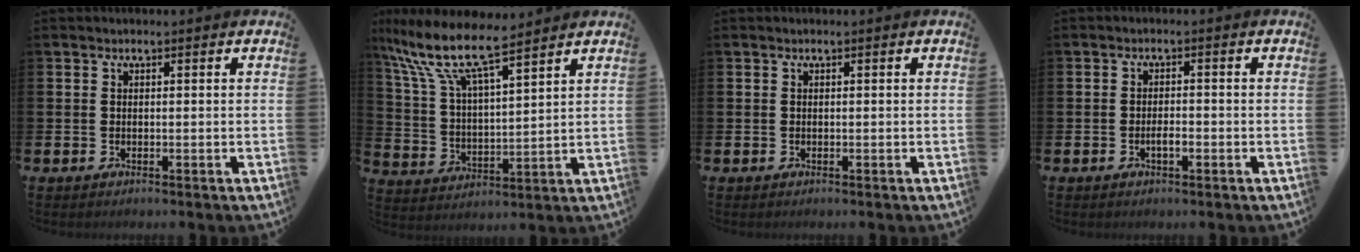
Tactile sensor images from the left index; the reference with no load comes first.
{"total": 10.5, "force": [9.0, 1.9, 5.1], "torque": [-0.139, -0.047, 0.156]}
{"total": 0.0}
{"total": 1.6, "force": [-0.6, 0.6, 1.4], "torque": [-0.022, -0.001, -0.013]}